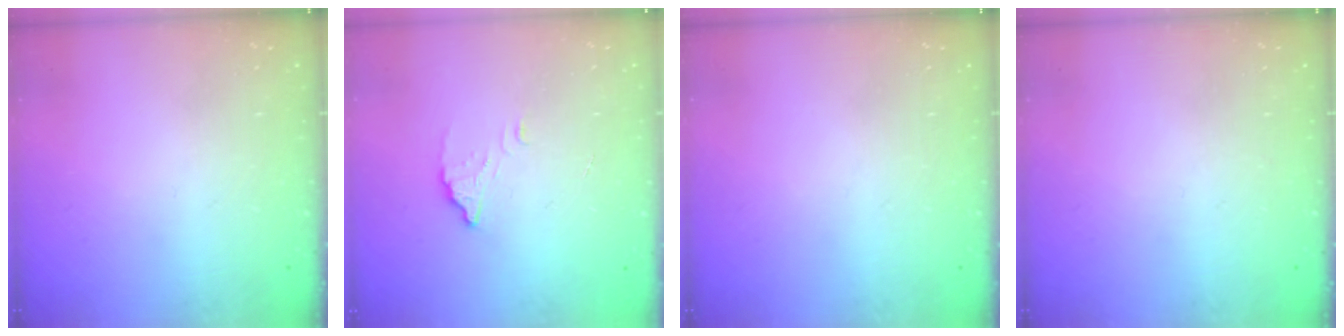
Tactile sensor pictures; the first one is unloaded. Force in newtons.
{"total": 3.5, "press": 3.5, "slide": 0.5}
{"total": 0.0}
{"total": 0.0}